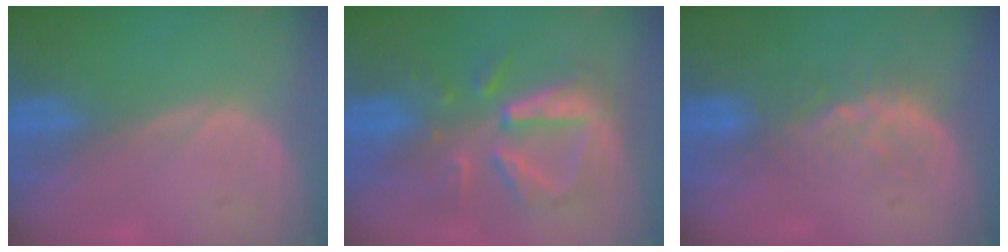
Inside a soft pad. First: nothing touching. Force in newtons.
{"total": 9.3, "press": 8.9, "slide": 2.8}
{"total": 4.8, "press": 4.3, "slide": 2.1}